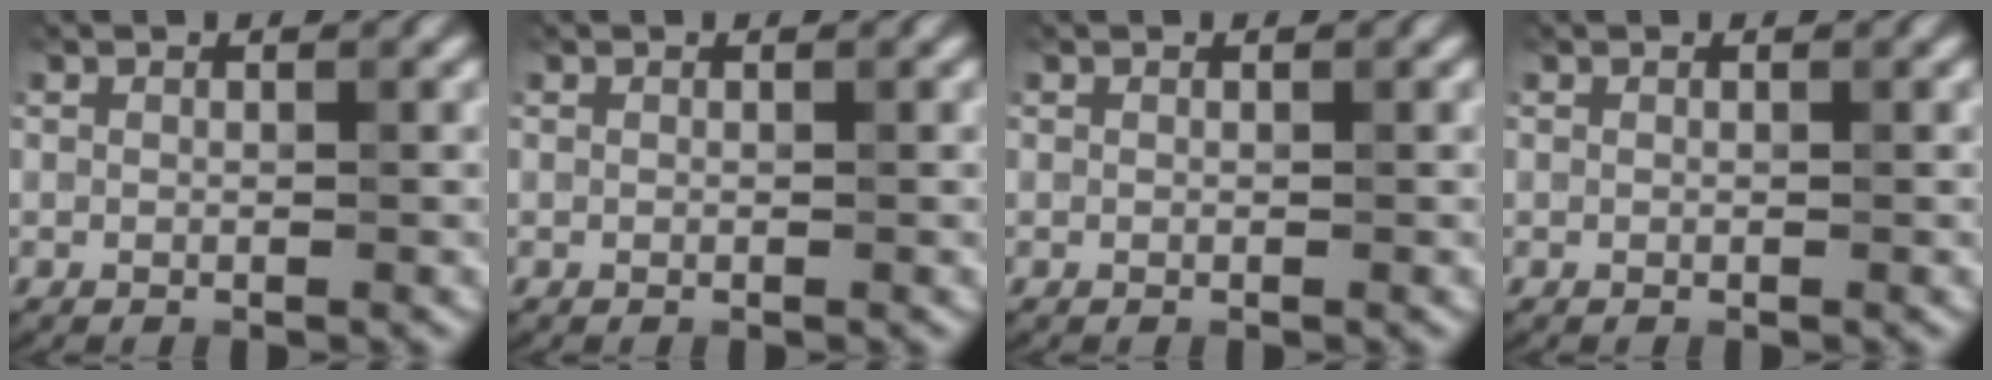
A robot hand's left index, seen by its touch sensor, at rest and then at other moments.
{"total": 0.0}
{"total": 0.0}
{"total": 0.0}